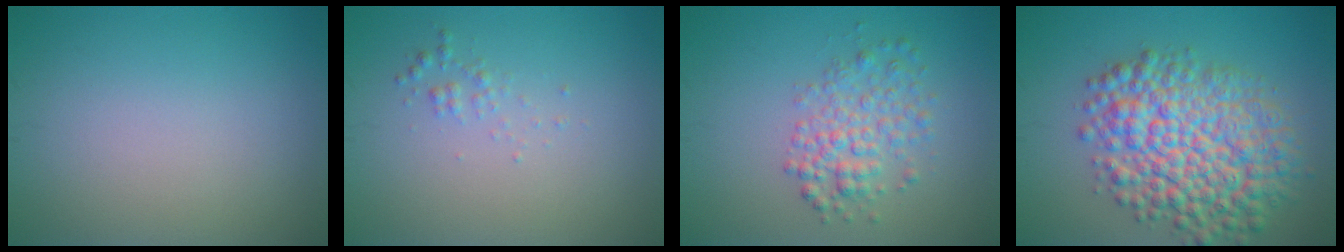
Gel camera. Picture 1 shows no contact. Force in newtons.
{"total": 0.9, "press": 0.9, "slide": 0.0}
{"total": 3.4, "press": 3.4, "slide": 0.1}
{"total": 9.7, "press": 9.7, "slide": 0.3}